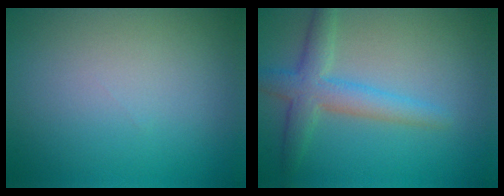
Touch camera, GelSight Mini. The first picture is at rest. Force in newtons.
{"total": 3.9, "press": 3.9, "slide": 0.3}